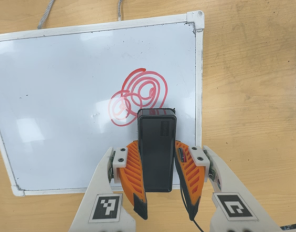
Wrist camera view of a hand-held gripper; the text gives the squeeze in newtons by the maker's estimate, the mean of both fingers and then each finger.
{"total": 6.1, "left": 4.5, "right": 7.8}